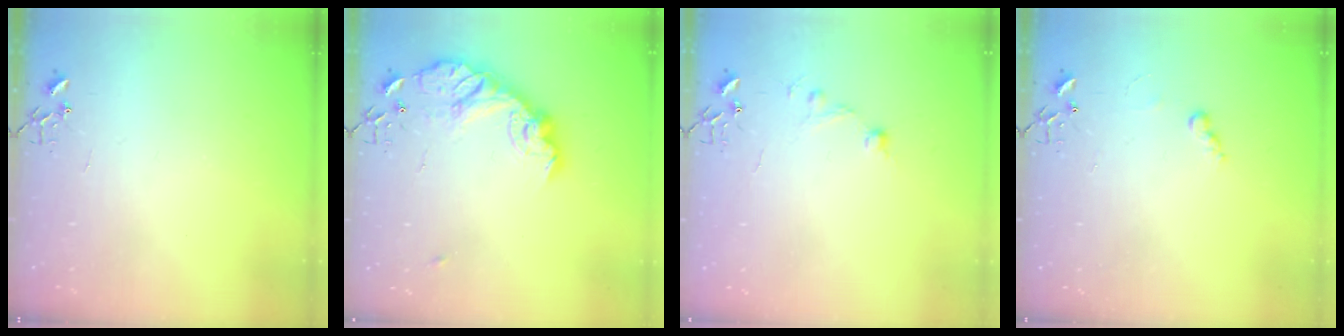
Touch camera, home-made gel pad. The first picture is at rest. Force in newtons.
{"total": 15.7, "press": 15.7, "slide": 1.0}
{"total": 9.6, "press": 9.6, "slide": 0.8}
{"total": 5.0, "press": 5.0, "slide": 0.5}